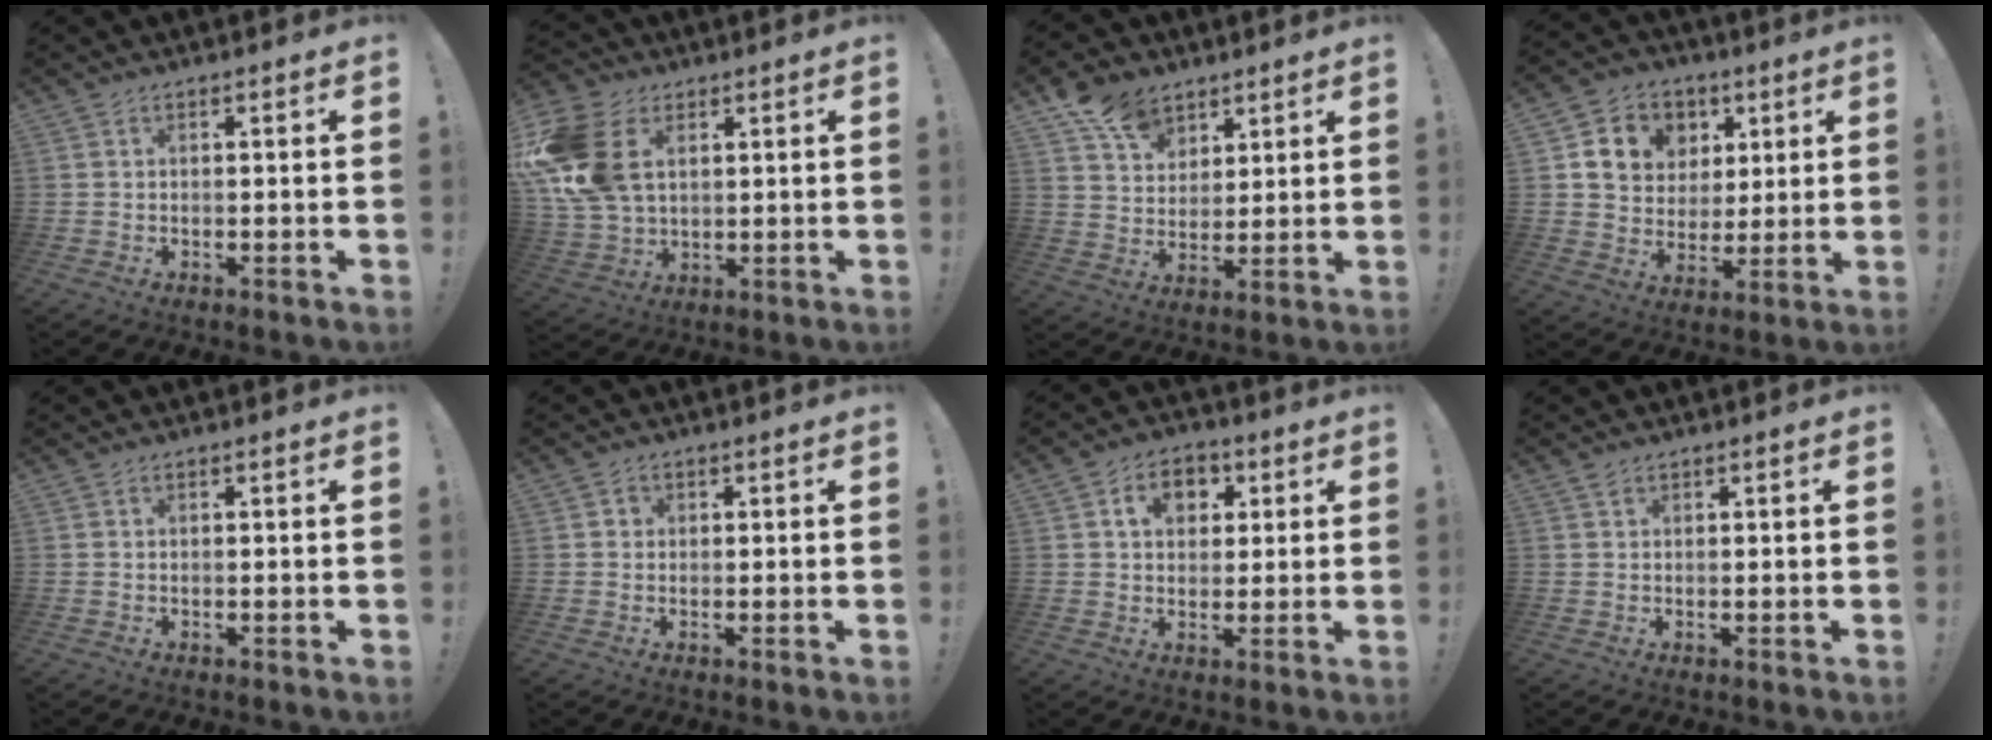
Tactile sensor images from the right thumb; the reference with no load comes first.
{"total": 19.2, "force": [4.9, 13.7, 12.6], "torque": [-0.256, -0.010, 0.096]}
{"total": 11.7, "force": [7.2, 8.1, 4.4], "torque": [-0.062, -0.040, 0.140]}
{"total": 10.7, "force": [4.0, 9.4, 3.0], "torque": [-0.046, -0.017, 0.085]}
{"total": 0.0}
{"total": 1.5, "force": [0.1, 1.4, 0.4], "torque": [-0.002, 0.002, 0.001]}
{"total": 8.6, "force": [2.8, 6.6, 4.6], "torque": [-0.063, 0.001, 0.051]}
{"total": 1.0, "force": [0.8, 0.3, 0.3], "torque": [0.001, -0.005, 0.015]}